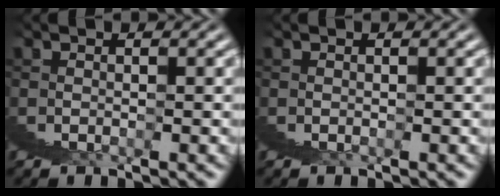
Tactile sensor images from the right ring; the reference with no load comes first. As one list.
[{"total": 0.0}]